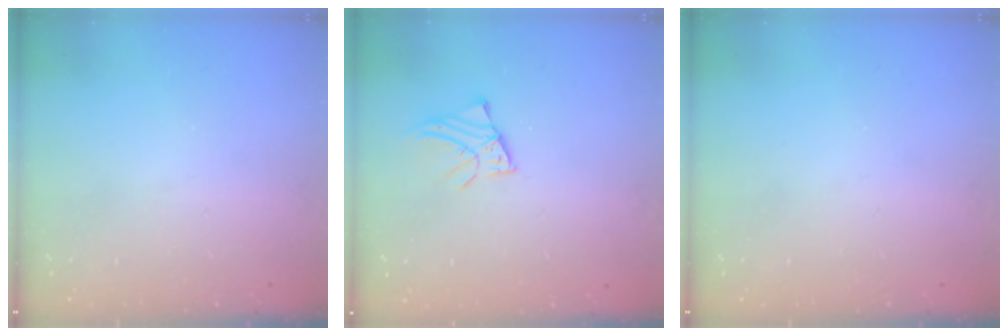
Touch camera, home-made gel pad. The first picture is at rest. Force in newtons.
{"total": 2.9, "press": 2.9, "slide": 0.2}
{"total": 0.0}